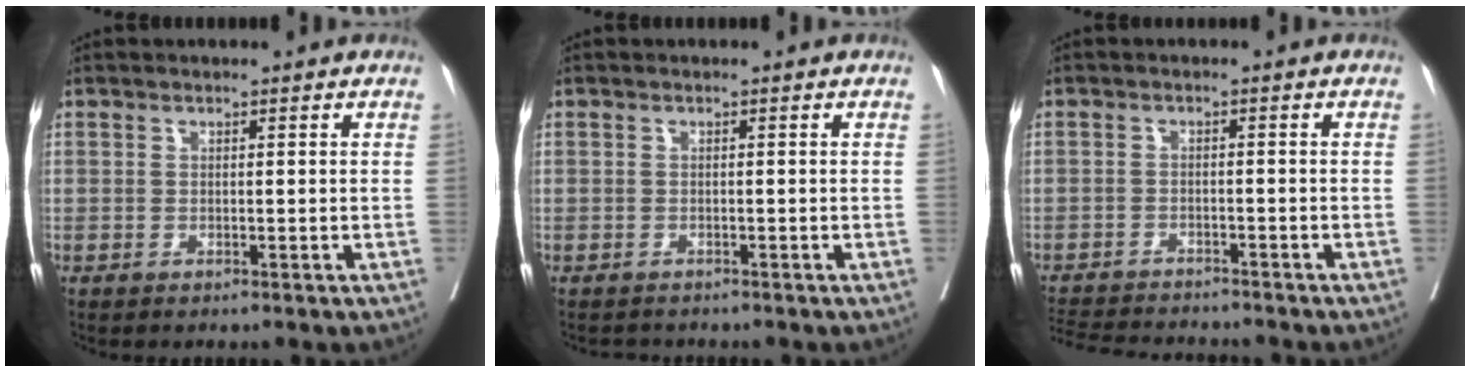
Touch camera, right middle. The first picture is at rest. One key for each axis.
{"total": 1.2, "fx": -1.2, "fy": 0.4, "fz": -0.2, "tx": -0.004, "ty": -0.005, "tz": -0.020}
{"total": 10.2, "fx": -9.7, "fy": 1.2, "fz": 3.0, "tx": -0.053, "ty": -0.006, "tz": -0.143}